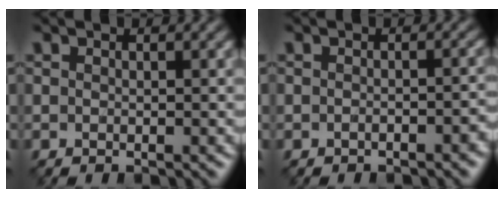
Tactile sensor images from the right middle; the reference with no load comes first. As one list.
[{"total": 2.1, "force": [-1.3, 0.8, 1.5], "torque": [-0.019, 0.001, -0.016]}]